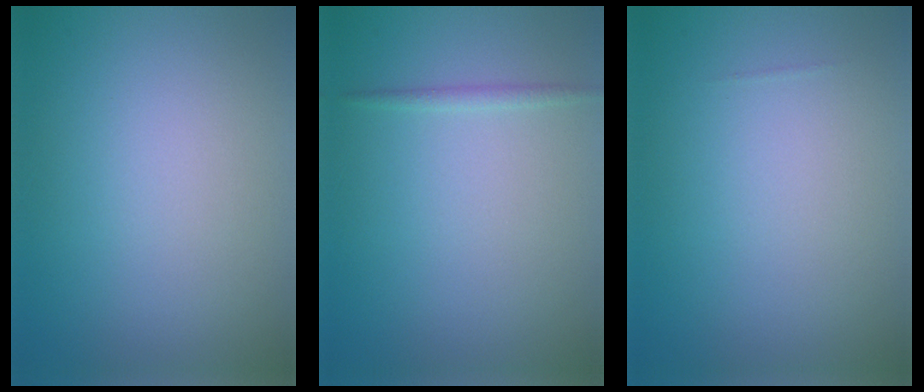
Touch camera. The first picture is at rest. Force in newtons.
{"total": 0.8, "press": 0.8, "slide": 0.0}
{"total": 0.0}